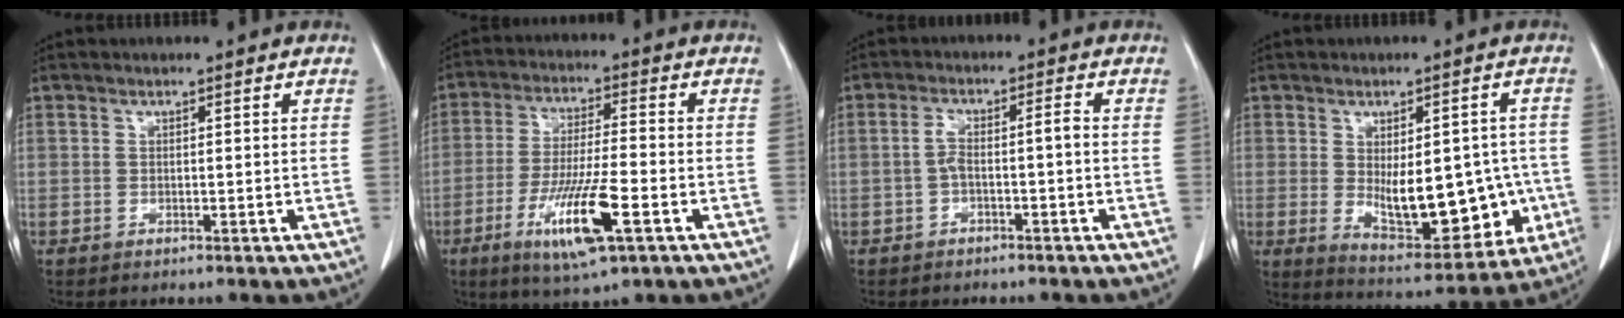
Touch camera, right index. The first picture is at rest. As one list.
[{"total": 12.1, "force": [-5.0, 1.4, 11.0], "torque": [-0.211, -0.023, -0.086]}, {"total": 3.6, "force": [-1.0, 0.6, 3.4], "torque": [-0.067, 0.019, -0.015]}, {"total": 15.0, "force": [-1.7, 6.8, 13.3], "torque": [-0.187, -0.001, 0.000]}]